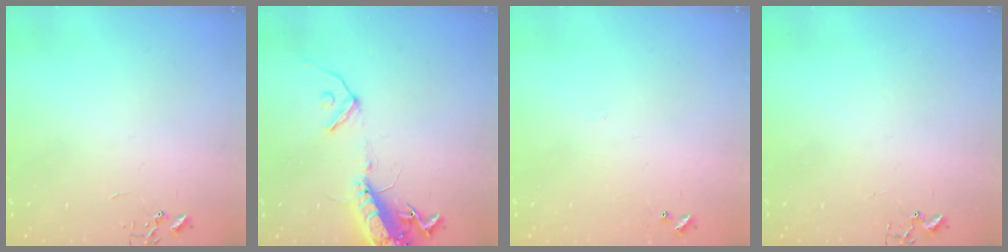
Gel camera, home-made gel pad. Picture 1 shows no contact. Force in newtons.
{"total": 16.3, "press": 15.8, "slide": 4.0}
{"total": 4.5, "press": 4.4, "slide": 0.4}
{"total": 4.0, "press": 3.9, "slide": 0.4}